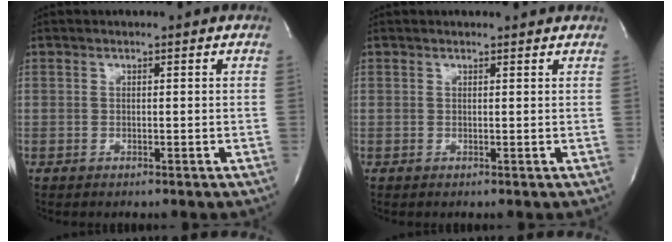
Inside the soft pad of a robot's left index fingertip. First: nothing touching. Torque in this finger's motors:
{"motor_torque": [1.01, -1.11, 0.17, 0.01]}